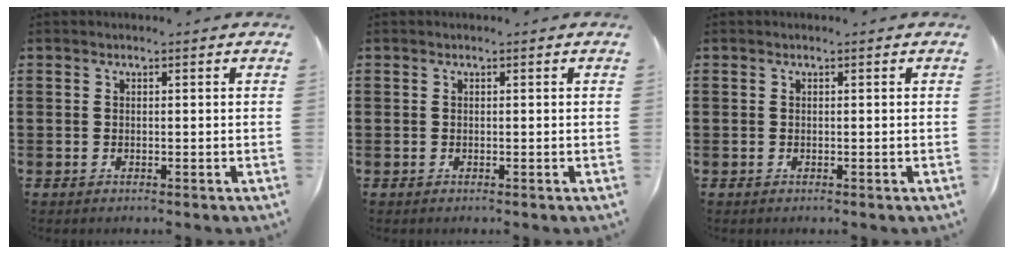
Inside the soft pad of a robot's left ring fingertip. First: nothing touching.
{"total": 0.0}
{"total": 0.0}